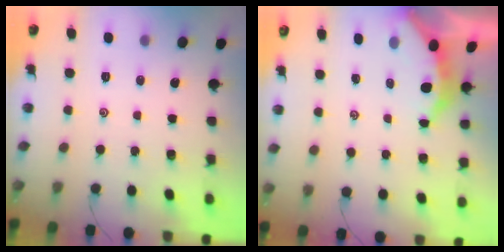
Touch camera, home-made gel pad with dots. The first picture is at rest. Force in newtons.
{"total": 3.5, "press": 3.5, "slide": 0.4}